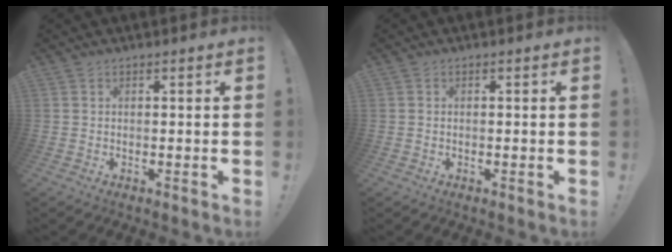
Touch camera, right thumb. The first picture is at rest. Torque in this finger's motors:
{"motor_torque": [-0.14, -0.19, -0.12, 0.07, -0.02]}